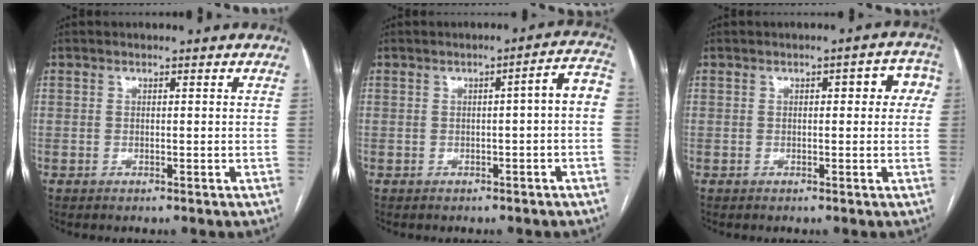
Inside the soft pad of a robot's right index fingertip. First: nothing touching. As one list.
[{"total": 4.6, "force": [-0.5, 0.3, 4.6], "torque": [-0.051, 0.017, -0.008]}, {"total": 4.7, "force": [0.8, 1.8, 4.2], "torque": [-0.036, 0.023, 0.003]}]